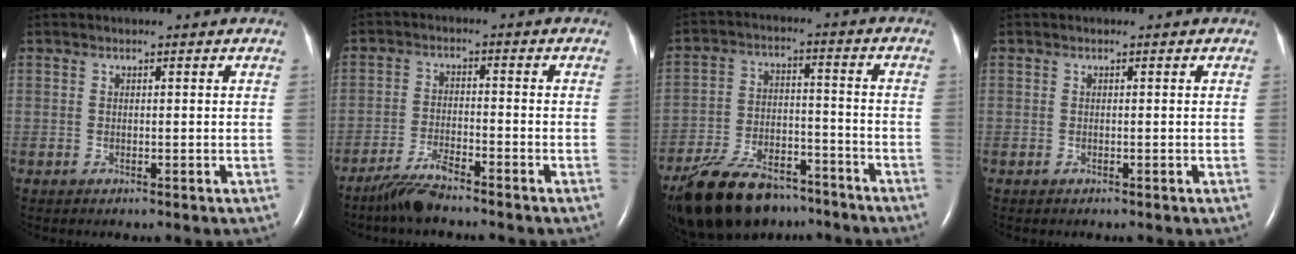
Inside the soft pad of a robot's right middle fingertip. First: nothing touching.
{"total": 5.1, "force": [-4.4, 0.4, 2.5], "torque": [-0.059, -0.014, -0.089]}
{"total": 16.8, "force": [-13.5, 6.6, 7.5], "torque": [-0.157, 0.003, -0.223]}
{"total": 0.0}